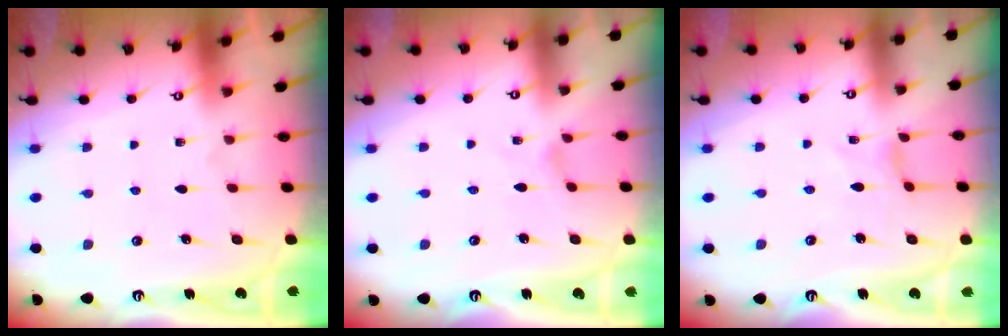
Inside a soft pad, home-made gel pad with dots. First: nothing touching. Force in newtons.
{"total": 0.0}
{"total": 0.0}